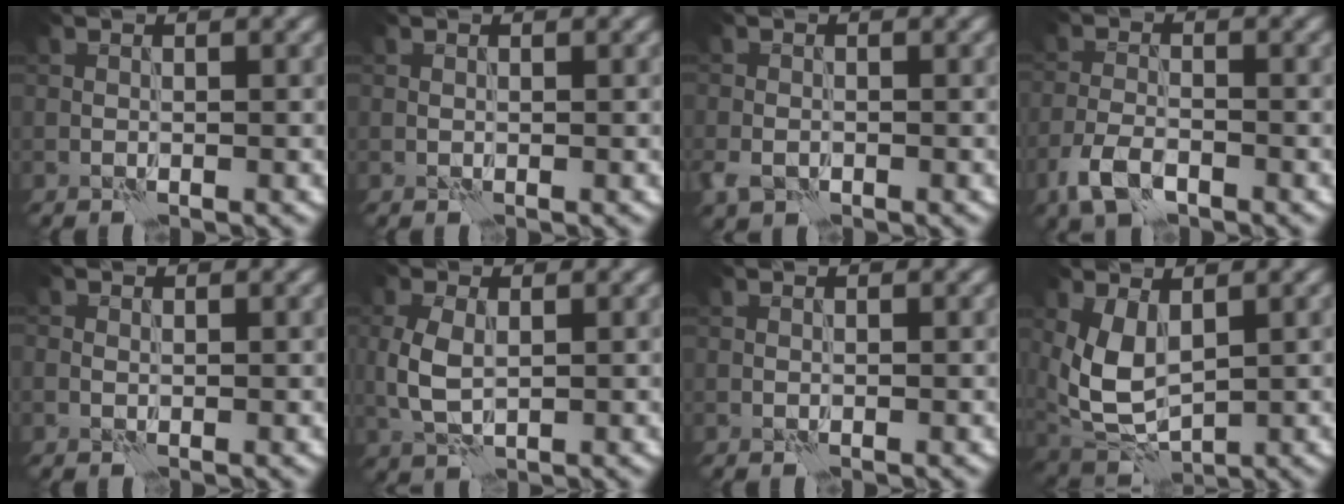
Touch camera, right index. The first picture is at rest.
{"total": 0.0}
{"total": 1.8, "force": [-0.8, 1.4, 0.8], "torque": [-0.019, -0.003, -0.022]}
{"total": 3.5, "force": [-2.3, 1.7, 2.1], "torque": [-0.045, -0.004, -0.052]}
{"total": 0.6, "force": [0.2, 0.5, 0.2], "torque": [-0.006, -0.004, 0.001]}
{"total": 3.4, "force": [0.4, 2.2, 2.6], "torque": [-0.067, 0.000, 0.009]}
{"total": 0.0}
{"total": 5.4, "force": [1.4, 3.3, 4.1], "torque": [-0.104, -0.007, 0.031]}